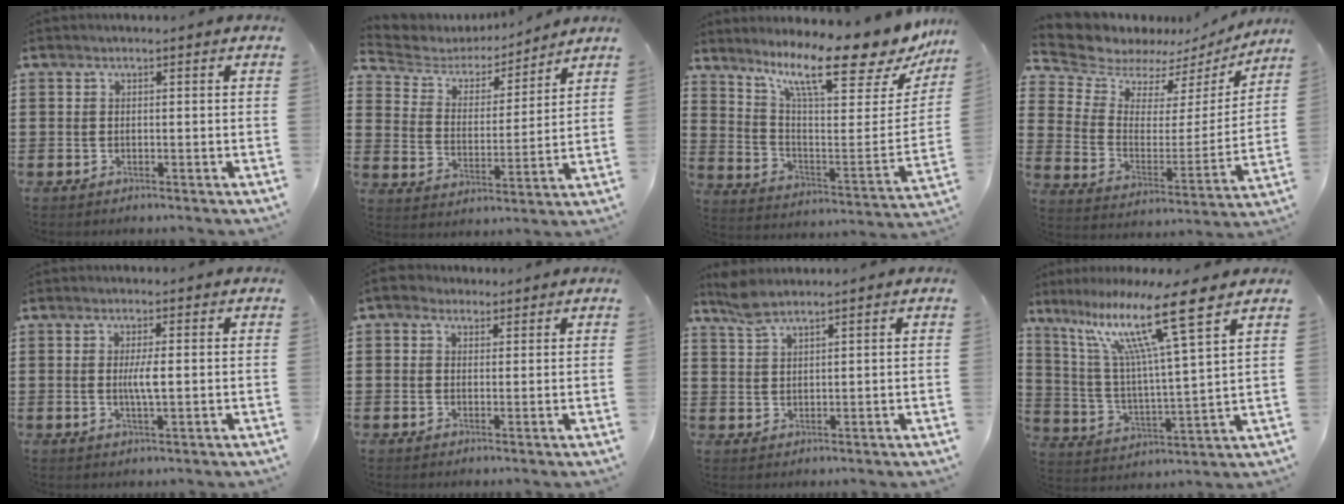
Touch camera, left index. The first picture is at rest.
{"total": 4.2, "force": [3.8, 1.7, 0.7], "torque": [-0.043, -0.023, 0.058]}
{"total": 13.1, "force": [9.8, 2.4, 8.4], "torque": [-0.156, -0.071, 0.158]}
{"total": 7.4, "force": [6.8, 2.7, 0.9], "torque": [-0.061, -0.049, 0.122]}
{"total": 3.4, "force": [0.2, 0.5, 3.4], "torque": [-0.063, -0.003, 0.001]}
{"total": 2.2, "force": [1.4, 1.6, 0.4], "torque": [-0.015, 0.009, 0.025]}
{"total": 3.1, "force": [2.6, 0.6, 1.6], "torque": [-0.037, 0.002, 0.049]}
{"total": 14.0, "force": [9.3, 0.4, 10.4], "torque": [-0.220, -0.045, 0.147]}